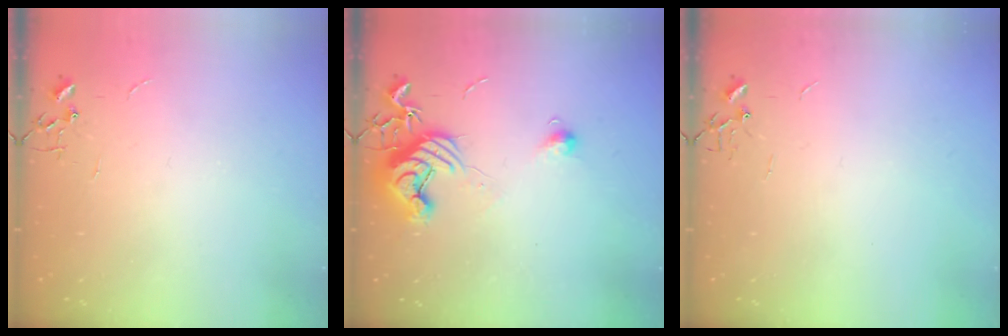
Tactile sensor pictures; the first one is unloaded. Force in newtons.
{"total": 11.3, "press": 11.3, "slide": 0.7}
{"total": 0.0}